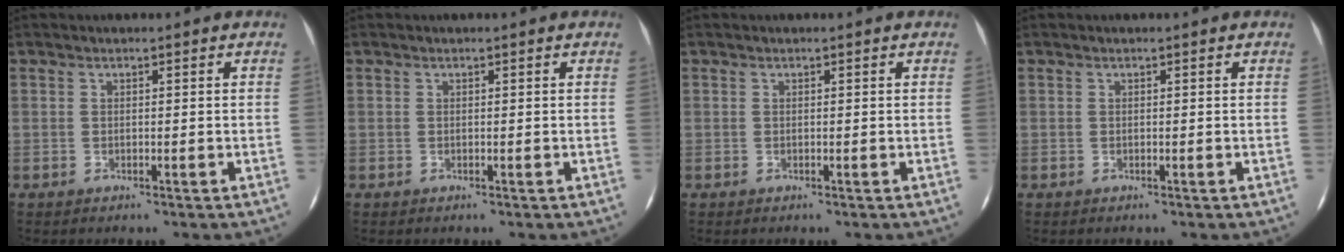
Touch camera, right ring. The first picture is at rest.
{"total": 0.0}
{"total": 0.0}
{"total": 0.0}